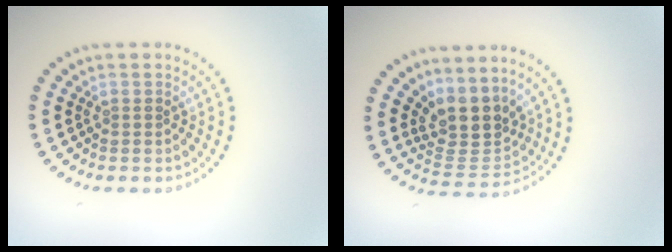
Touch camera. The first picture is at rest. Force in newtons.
{"total": 4.1, "press": 3.2, "slide": 2.5}